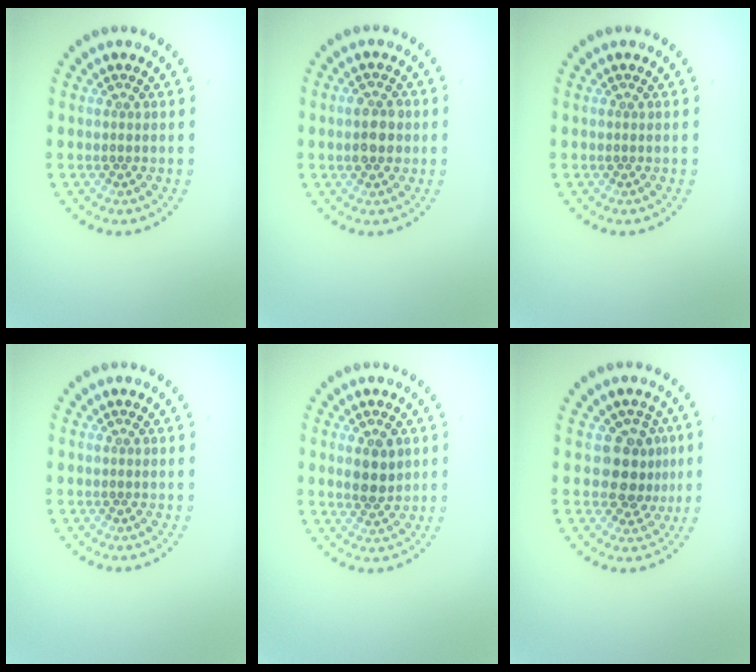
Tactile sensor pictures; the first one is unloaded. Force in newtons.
{"total": 2.8, "press": 2.8, "slide": 0.2}
{"total": 0.0}
{"total": 0.0}
{"total": 2.9, "press": 2.8, "slide": 0.8}
{"total": 3.8, "press": 3.3, "slide": 1.9}